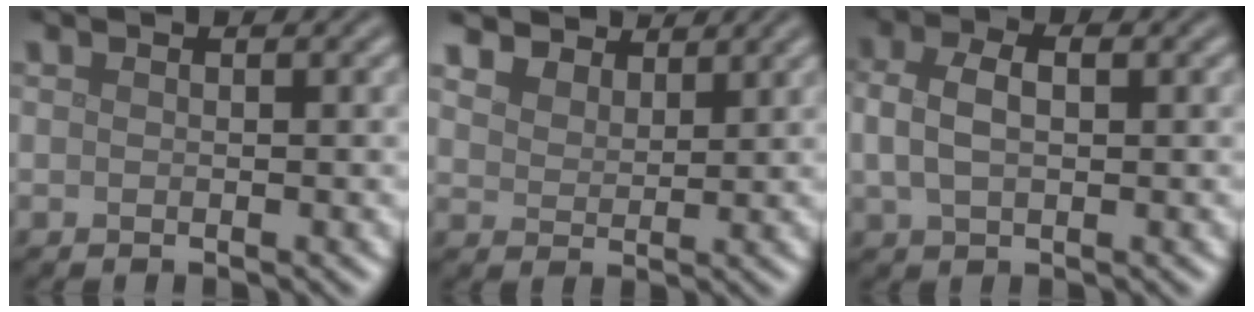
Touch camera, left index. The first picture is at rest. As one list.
[{"total": 4.8, "force": [4.2, 1.9, 1.2], "torque": [-0.046, -0.010, 0.081]}, {"total": 3.5, "force": [0.6, 2.0, 2.8], "torque": [-0.063, 0.007, 0.009]}]